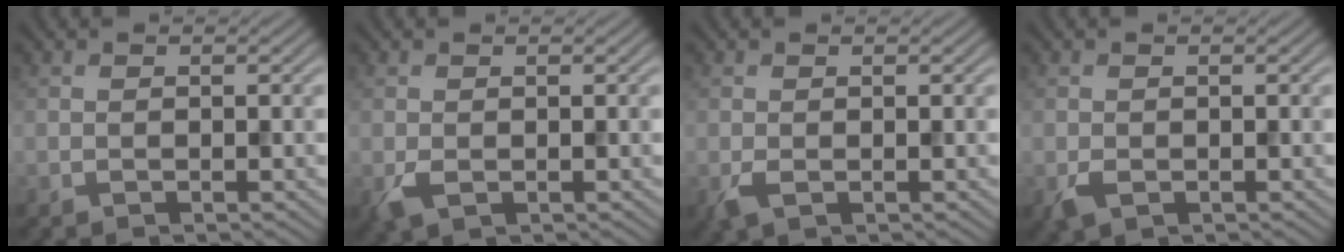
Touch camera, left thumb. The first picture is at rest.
{"total": 1.9, "force": [-0.3, 1.3, 1.3], "torque": [-0.038, -0.007, -0.005]}
{"total": 1.6, "force": [-0.3, 0.9, 1.2], "torque": [-0.035, -0.007, -0.006]}
{"total": 1.7, "force": [-0.5, 1.3, 1.1], "torque": [-0.031, -0.009, -0.008]}